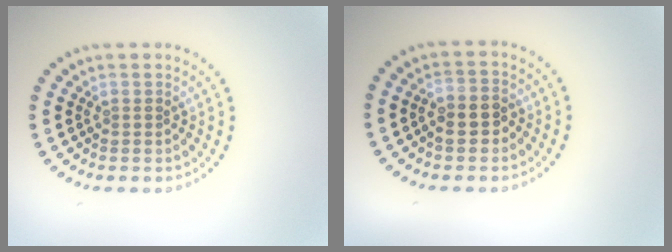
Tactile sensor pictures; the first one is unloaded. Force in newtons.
{"total": 2.6, "press": 2.5, "slide": 0.8}